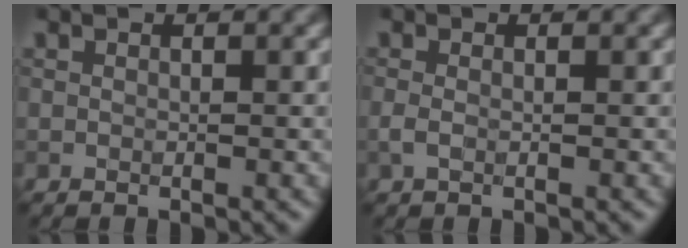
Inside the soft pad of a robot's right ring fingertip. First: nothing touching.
{"total": 0.9, "force": [-0.2, 0.4, 0.8], "torque": [-0.021, -0.002, -0.006]}